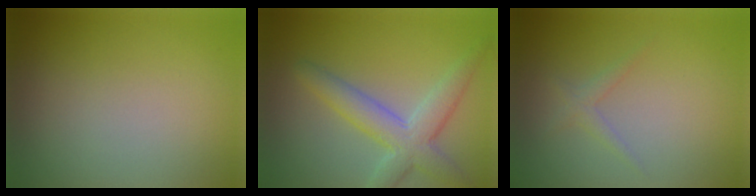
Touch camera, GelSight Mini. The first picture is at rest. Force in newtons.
{"total": 5.0, "press": 5.0, "slide": 0.2}
{"total": 1.1, "press": 1.1, "slide": 0.0}